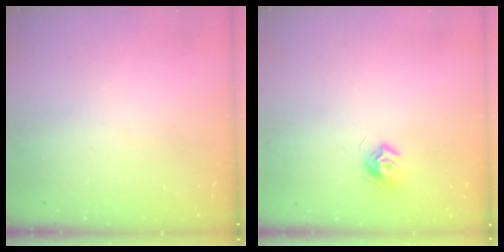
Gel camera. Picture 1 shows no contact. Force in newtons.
{"total": 7.6, "press": 7.6, "slide": 0.2}